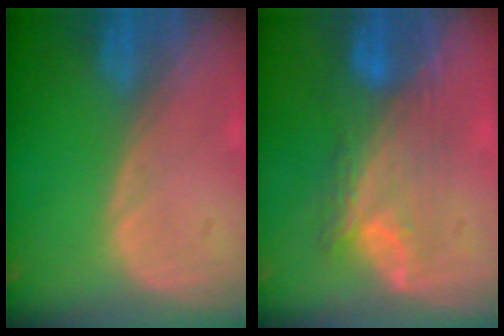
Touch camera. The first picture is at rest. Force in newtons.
{"total": 7.8, "press": 7.4, "slide": 2.7}